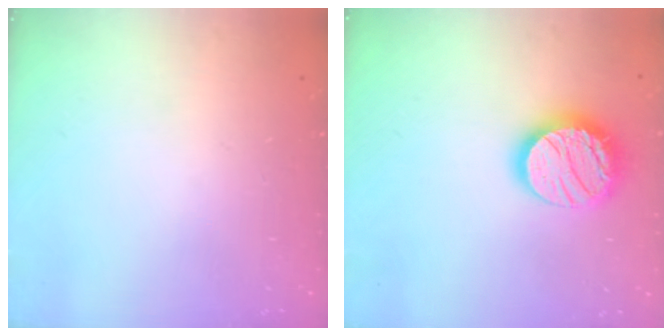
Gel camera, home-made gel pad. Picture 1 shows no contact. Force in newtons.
{"total": 16.6, "press": 16.5, "slide": 1.1}